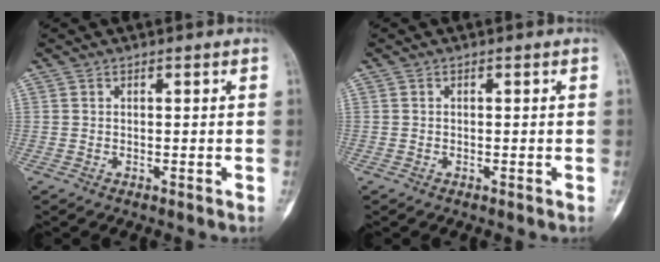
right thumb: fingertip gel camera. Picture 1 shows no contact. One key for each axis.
{"total": 0.0}